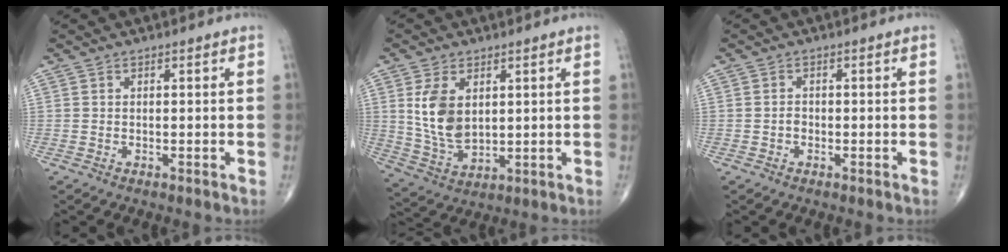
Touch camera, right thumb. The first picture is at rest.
{"total": 9.8, "force": [2.3, 5.9, 7.4], "torque": [-0.130, -0.015, 0.060]}
{"total": 1.3, "force": [-0.5, 1.0, 0.6], "torque": [-0.003, 0.006, -0.009]}